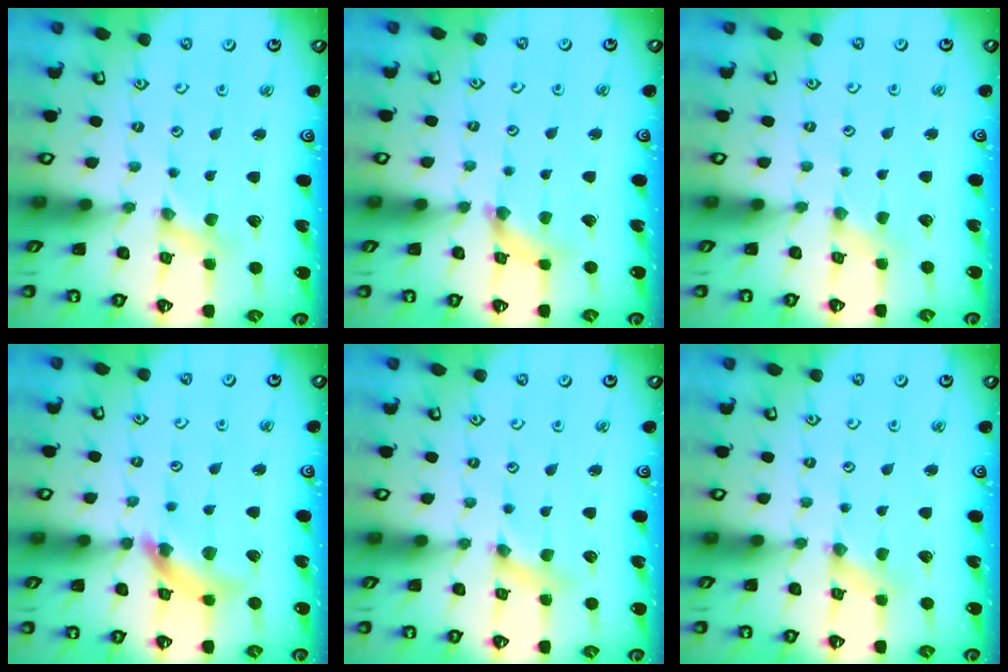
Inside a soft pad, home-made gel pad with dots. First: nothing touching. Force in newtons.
{"total": 3.1, "press": 3.1, "slide": 0.4}
{"total": 0.0}
{"total": 12.4, "press": 12.3, "slide": 1.6}
{"total": 2.1, "press": 2.1, "slide": 0.3}
{"total": 0.0}